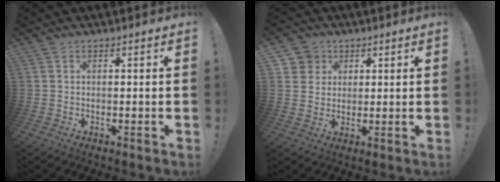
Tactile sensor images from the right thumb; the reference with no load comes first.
{"total": 6.0, "force": [2.6, 5.4, 0.7], "torque": [-0.018, -0.011, 0.052]}